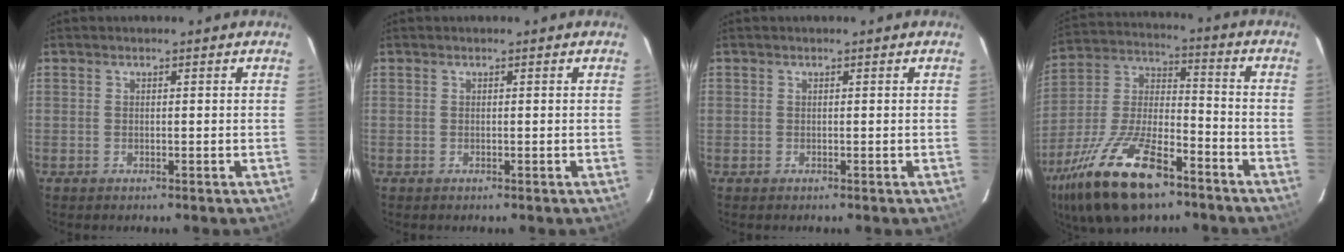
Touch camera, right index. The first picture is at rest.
{"total": 0.0}
{"total": 0.0}
{"total": 22.0, "force": [-13.7, 8.7, 14.8], "torque": [-0.305, -0.016, -0.246]}